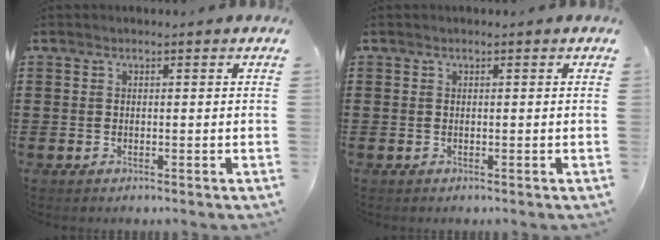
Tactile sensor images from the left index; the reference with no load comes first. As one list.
[{"total": 0.0}]